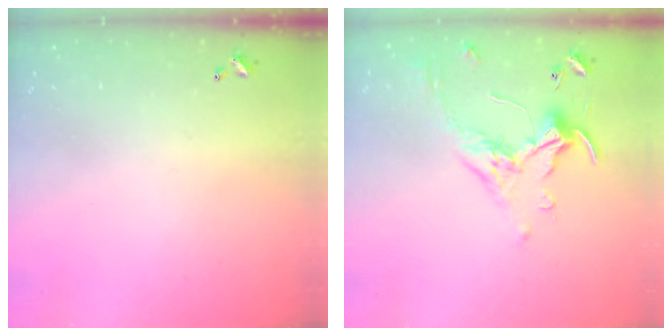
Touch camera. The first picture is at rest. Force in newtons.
{"total": 0.6, "press": 0.5, "slide": 0.3}